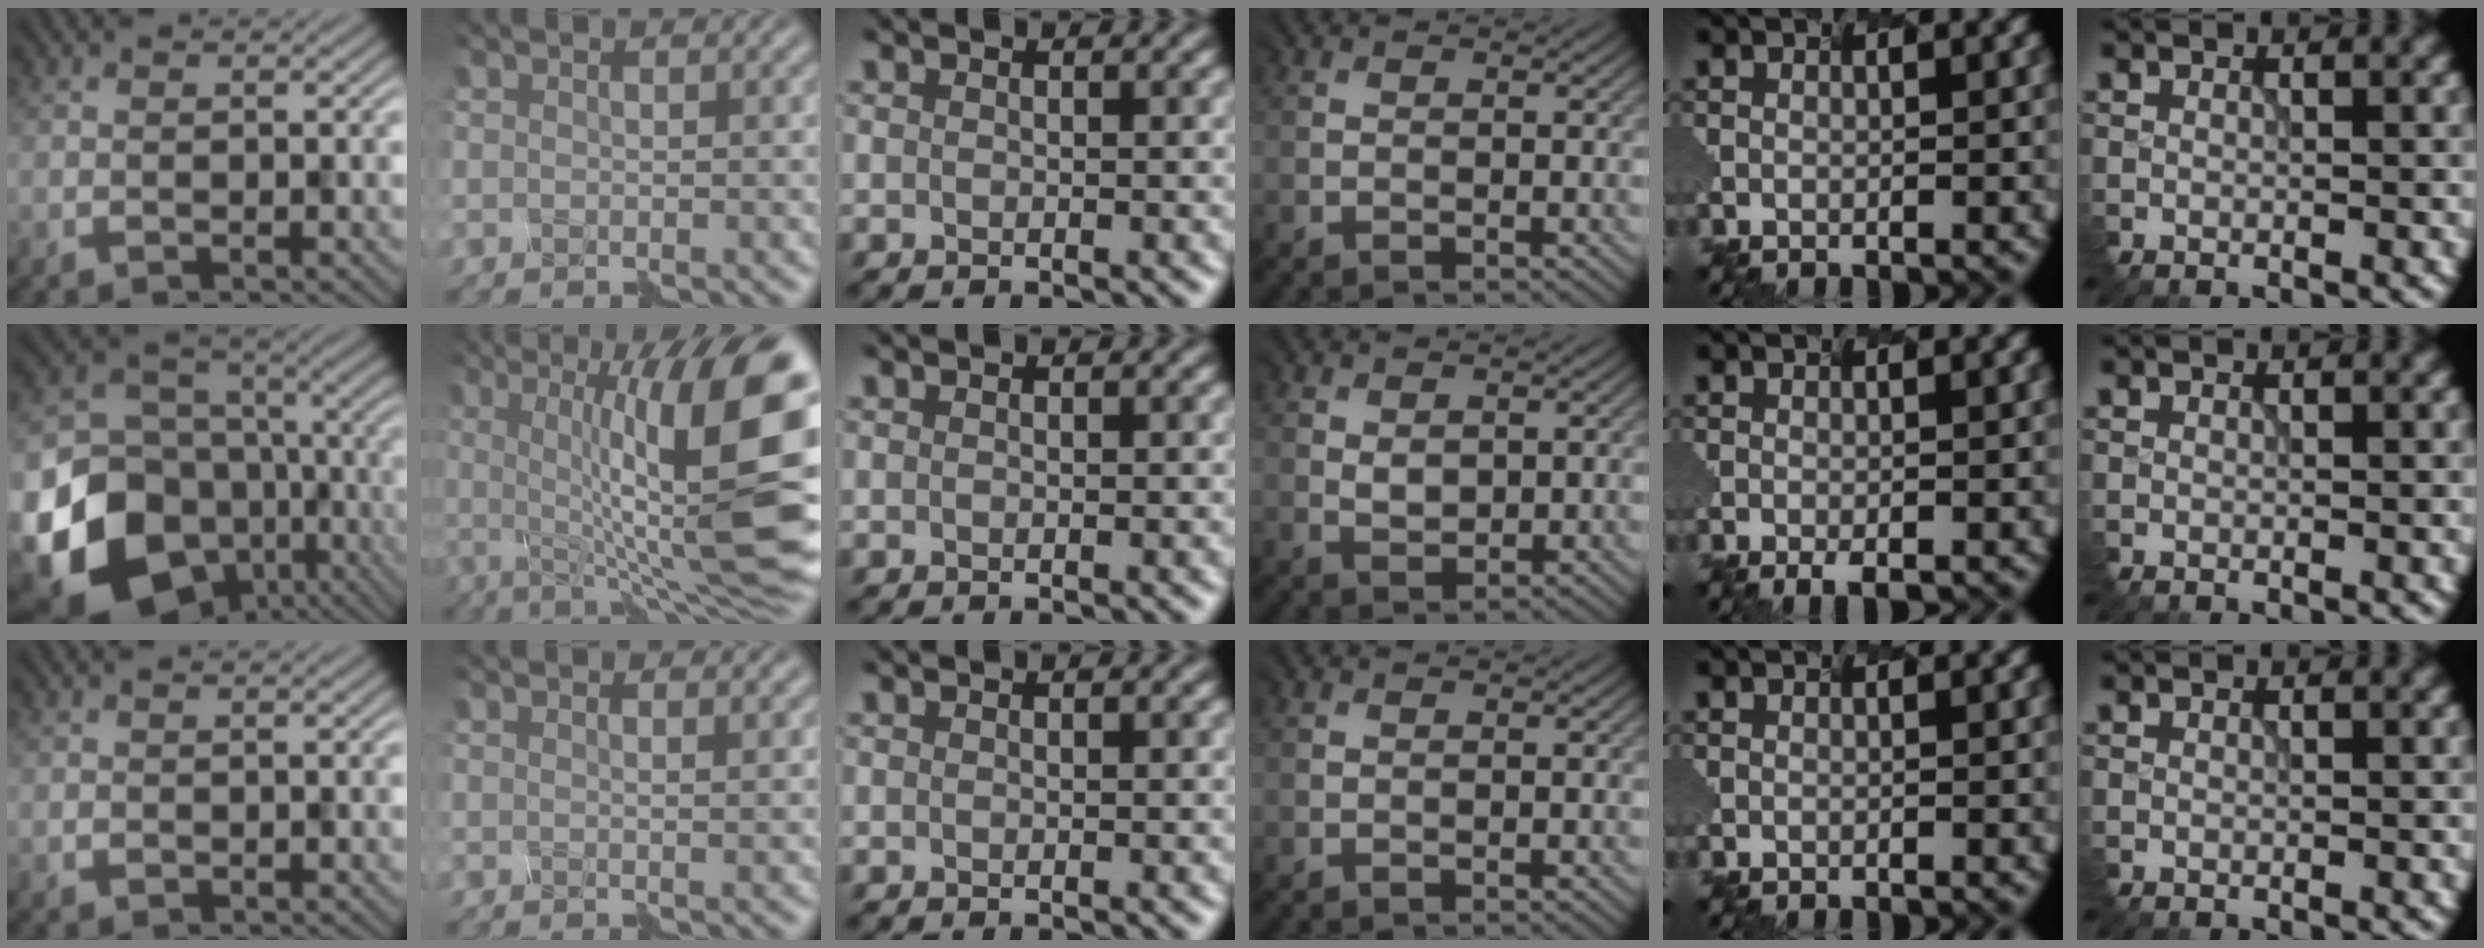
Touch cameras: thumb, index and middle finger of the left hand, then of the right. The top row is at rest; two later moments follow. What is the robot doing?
{"motion": "disassemble", "object": "puzzle pieces"}